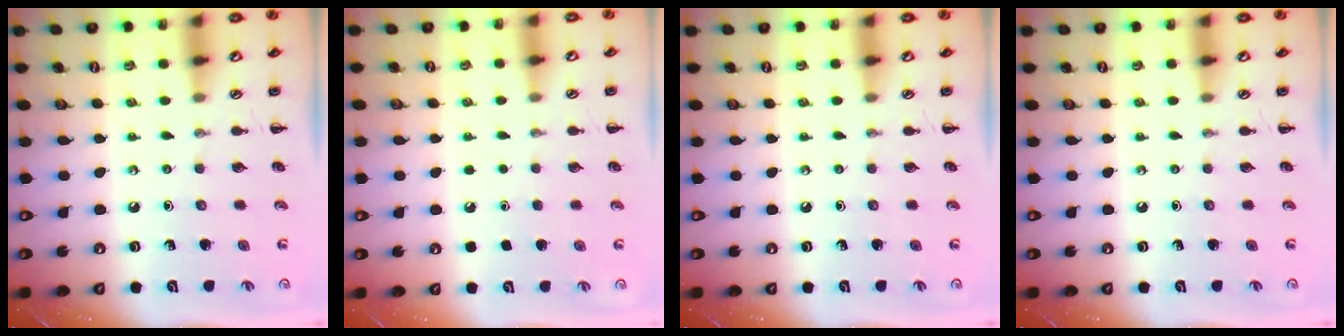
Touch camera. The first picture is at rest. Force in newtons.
{"total": 1.7, "press": 1.7, "slide": 0.1}
{"total": 0.0}
{"total": 0.0}